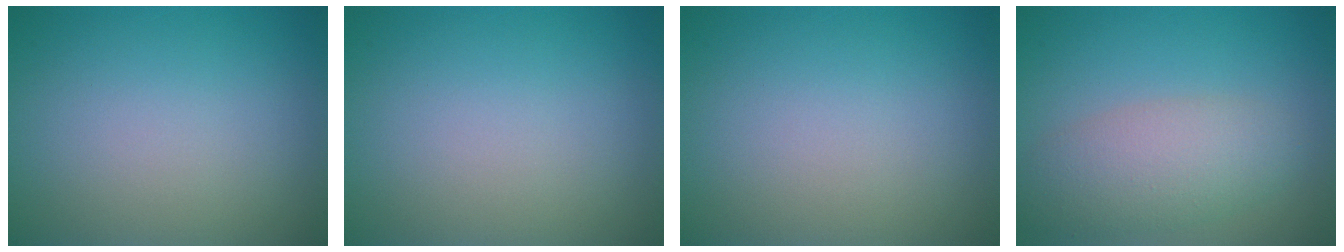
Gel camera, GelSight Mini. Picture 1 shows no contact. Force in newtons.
{"total": 0.0}
{"total": 0.0}
{"total": 4.6, "press": 4.6, "slide": 0.2}